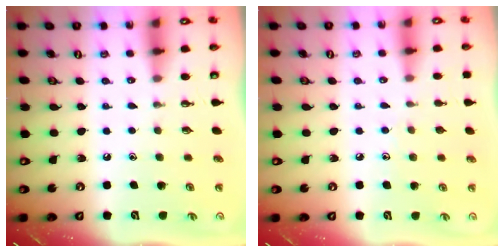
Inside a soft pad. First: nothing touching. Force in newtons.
{"total": 3.6, "press": 3.6, "slide": 0.4}